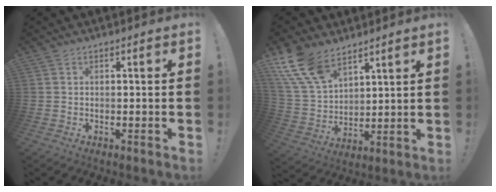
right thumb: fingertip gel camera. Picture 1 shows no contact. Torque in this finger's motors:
{"motor_torque": [-0.57, 0.77, 0.15, 0.83, 0.14]}